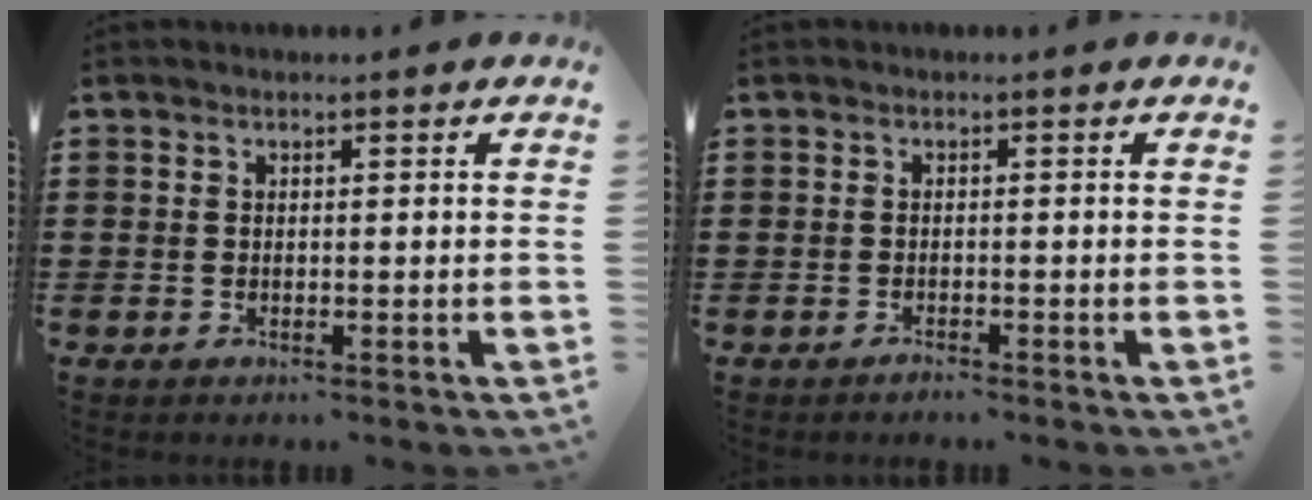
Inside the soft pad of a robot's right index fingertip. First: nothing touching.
{"total": 0.8, "force": [-0.8, 0.0, 0.1], "torque": [-0.004, -0.001, -0.017]}